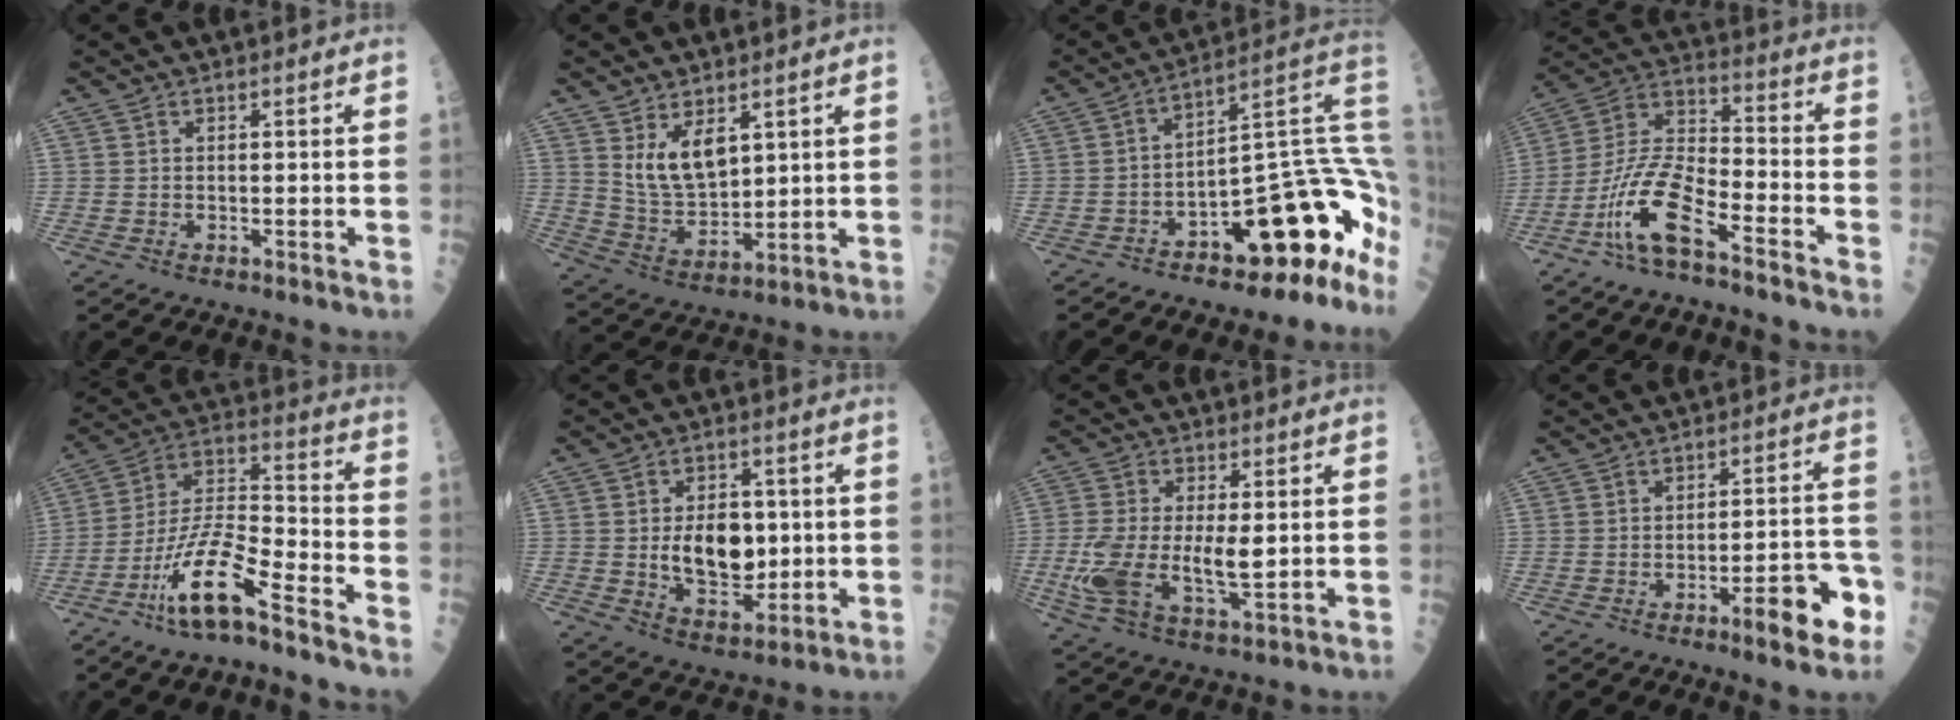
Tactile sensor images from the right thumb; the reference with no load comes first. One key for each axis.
{"total": 8.4, "fx": 3.9, "fy": 4.4, "fz": 6.1, "tx": -0.092, "ty": -0.034, "tz": 0.087}
{"total": 17.3, "fx": -7.8, "fy": 6.9, "fz": 13.8, "tx": -0.122, "ty": 0.103, "tz": -0.108}
{"total": 13.9, "fx": -7.8, "fy": 4.4, "fz": 10.6, "tx": -0.221, "ty": 0.066, "tz": -0.152}
{"total": 15.1, "fx": -9.6, "fy": 3.0, "fz": 11.3, "tx": -0.226, "ty": 0.071, "tz": -0.180}
{"total": 11.4, "fx": 0.3, "fy": 7.3, "fz": 8.7, "tx": -0.095, "ty": -0.009, "tz": 0.015}
{"total": 12.6, "fx": -0.6, "fy": 5.4, "fz": 11.4, "tx": -0.237, "ty": -0.014, "tz": -0.007}
{"total": 10.2, "fx": -4.6, "fy": 2.7, "fz": 8.7, "tx": -0.109, "ty": 0.034, "tz": -0.062}